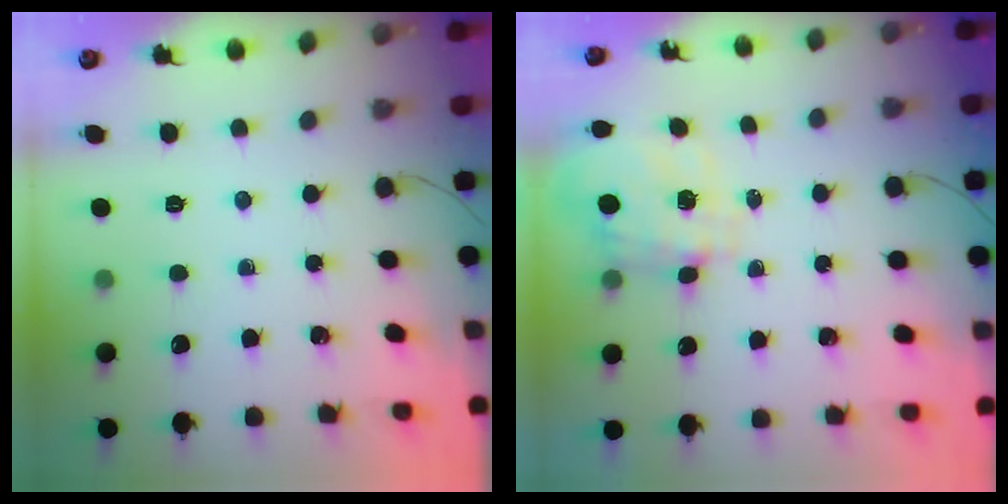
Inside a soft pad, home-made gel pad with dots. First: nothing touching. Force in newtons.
{"total": 3.4, "press": 3.3, "slide": 1.0}